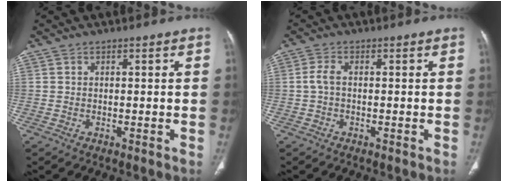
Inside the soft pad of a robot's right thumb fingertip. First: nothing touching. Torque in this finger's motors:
{"motor_torque": [0.20, 0.52, 0.56, -0.42, 0.03]}